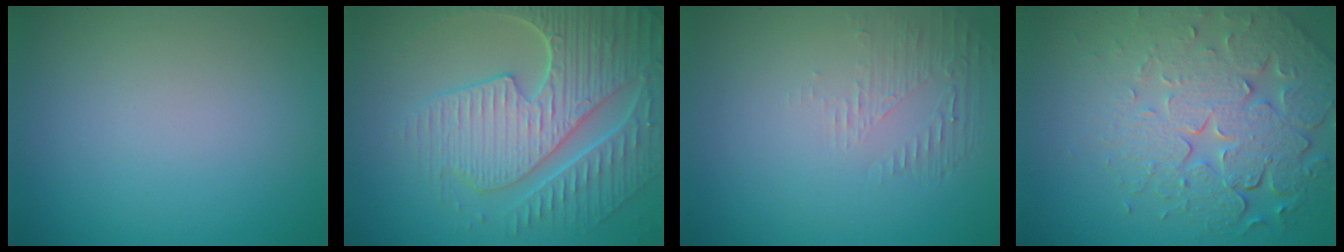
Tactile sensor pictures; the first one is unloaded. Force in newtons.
{"total": 8.2, "press": 6.1, "slide": 5.4}
{"total": 1.6, "press": 0.4, "slide": 1.6}
{"total": 8.2, "press": 5.7, "slide": 5.8}